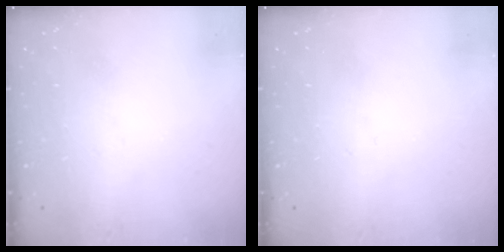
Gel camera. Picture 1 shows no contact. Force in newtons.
{"total": 0.0}